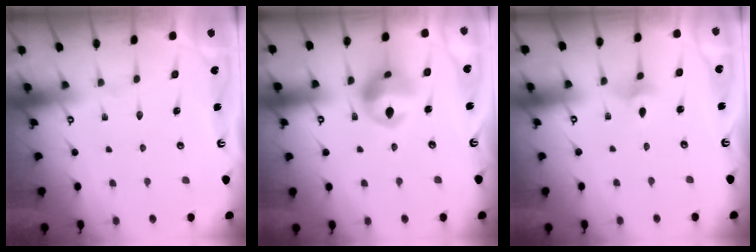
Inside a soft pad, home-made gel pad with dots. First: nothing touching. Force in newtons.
{"total": 12.7, "press": 12.6, "slide": 1.3}
{"total": 3.0, "press": 2.9, "slide": 0.7}